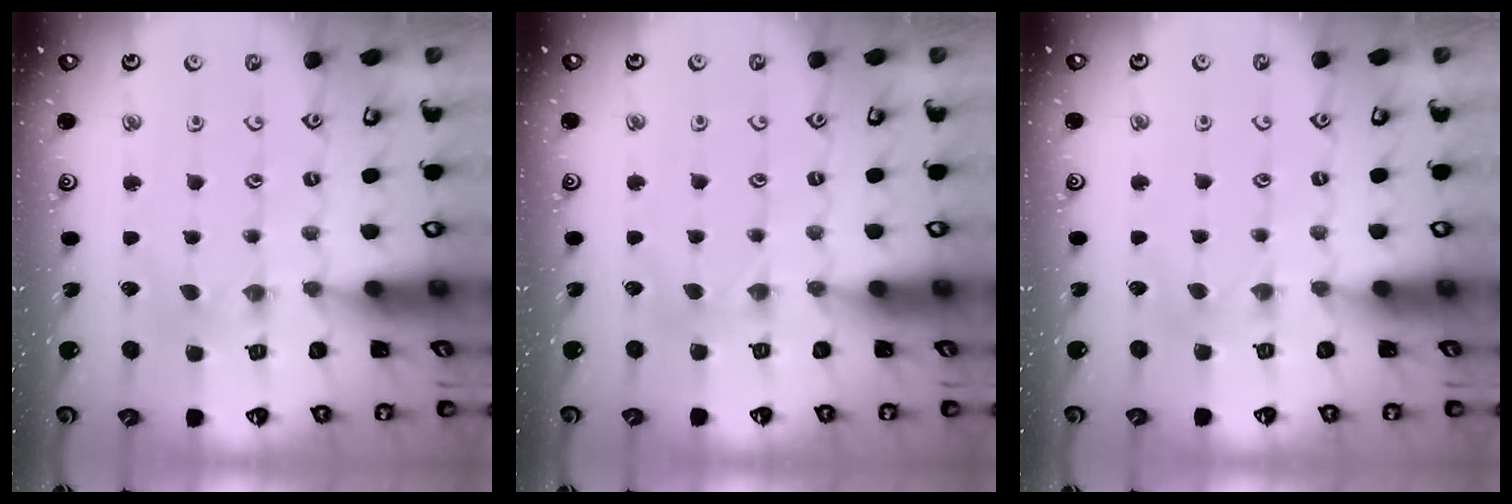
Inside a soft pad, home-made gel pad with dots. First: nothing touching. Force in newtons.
{"total": 2.0, "press": 2.0, "slide": 0.4}
{"total": 2.0, "press": 2.0, "slide": 0.5}